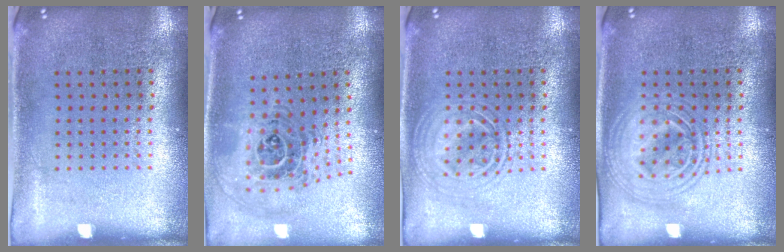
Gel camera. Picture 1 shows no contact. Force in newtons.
{"total": 1.3, "press": 1.2, "slide": 0.6}
{"total": 2.4, "press": 2.4, "slide": 0.3}
{"total": 2.8, "press": 2.8, "slide": 0.4}